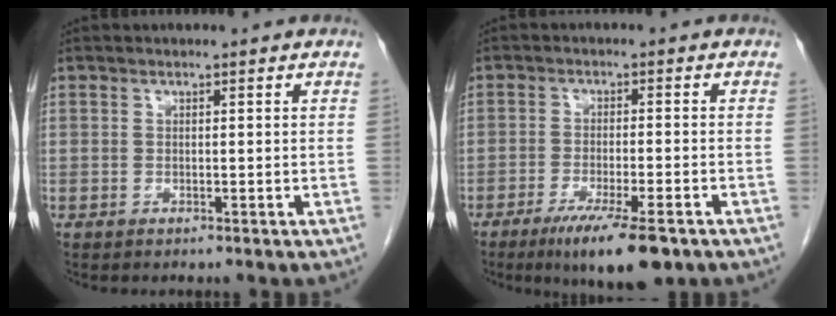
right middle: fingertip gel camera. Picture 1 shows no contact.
{"total": 9.8, "force": [-6.4, 1.3, 7.3], "torque": [-0.115, -0.021, -0.097]}